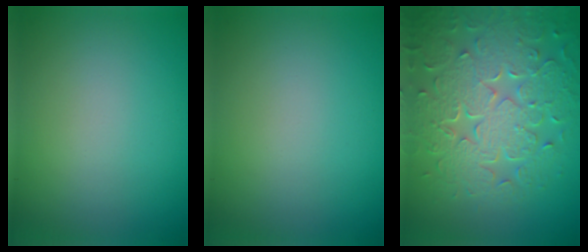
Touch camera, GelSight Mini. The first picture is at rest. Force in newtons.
{"total": 0.0}
{"total": 8.8, "press": 6.3, "slide": 6.1}